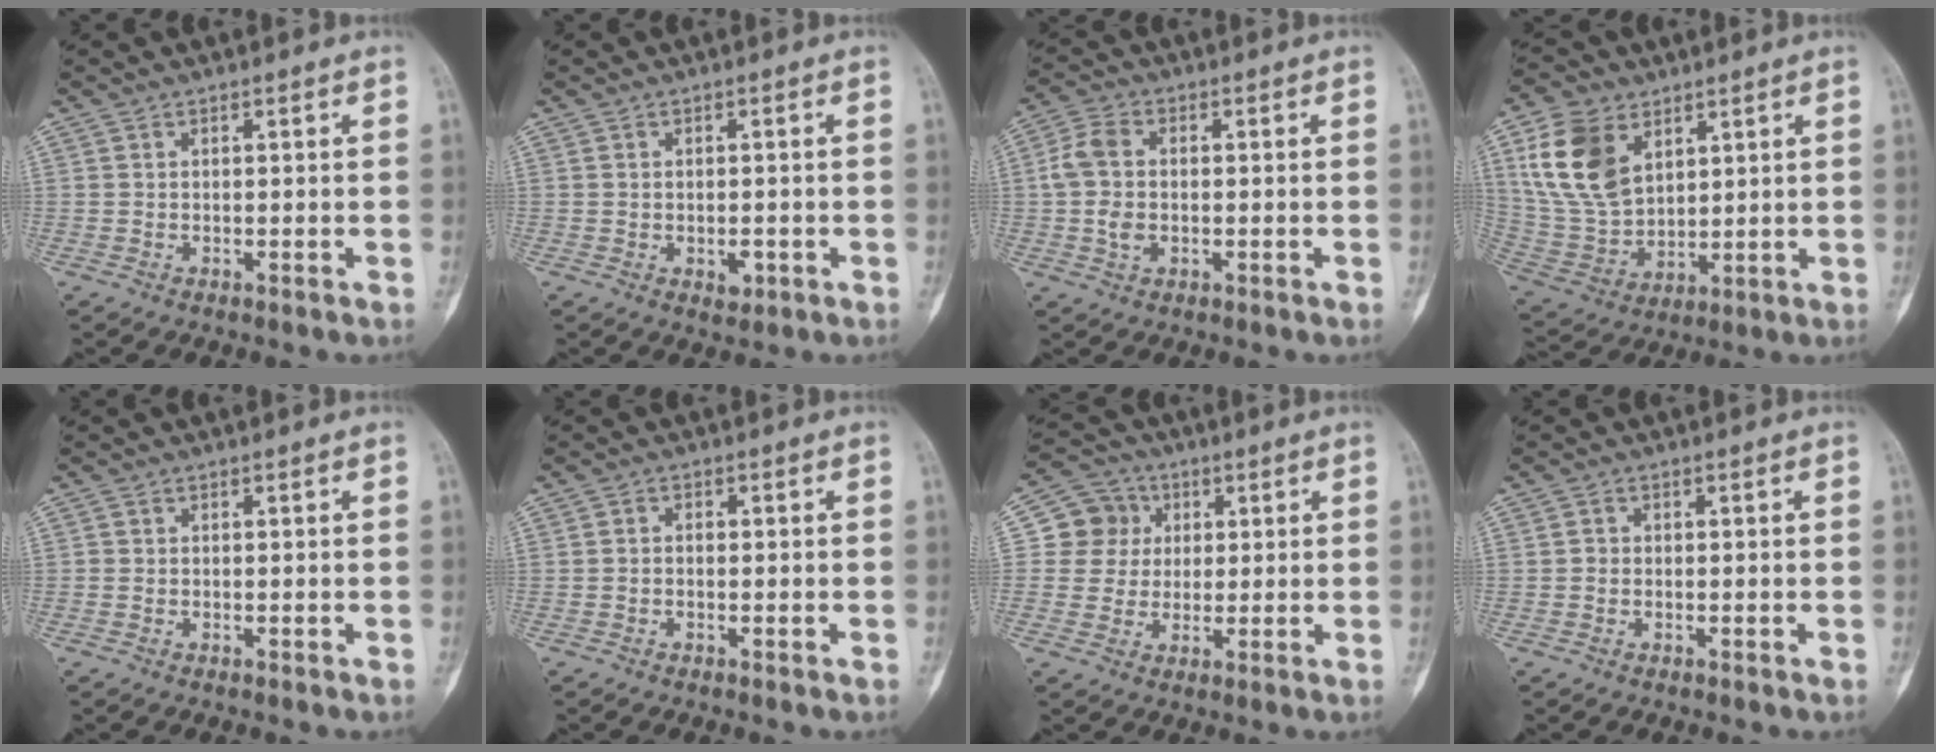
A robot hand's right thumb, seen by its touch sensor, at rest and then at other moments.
{"total": 2.5, "force": [-0.7, 1.5, 1.8], "torque": [-0.015, 0.000, -0.006]}
{"total": 6.7, "force": [-0.2, 4.5, 4.9], "torque": [-0.098, 0.012, -0.008]}
{"total": 15.1, "force": [6.3, 9.8, 9.5], "torque": [-0.172, -0.021, 0.136]}
{"total": 0.0}
{"total": 1.0, "force": [-0.2, 0.7, 0.6], "torque": [-0.003, 0.005, -0.006]}
{"total": 7.7, "force": [1.6, 7.4, 1.4], "torque": [0.017, 0.006, 0.020]}
{"total": 0.9, "force": [-0.1, 0.9, 0.3], "torque": [0.002, 0.003, -0.004]}